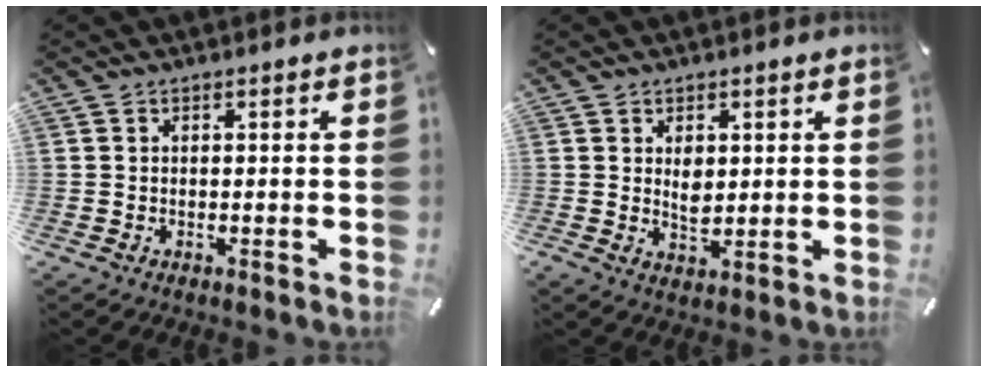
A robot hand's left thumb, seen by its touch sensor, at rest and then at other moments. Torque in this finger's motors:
{"motor_torque": [0.81, 0.87, 0.25, -0.39, 0.14]}